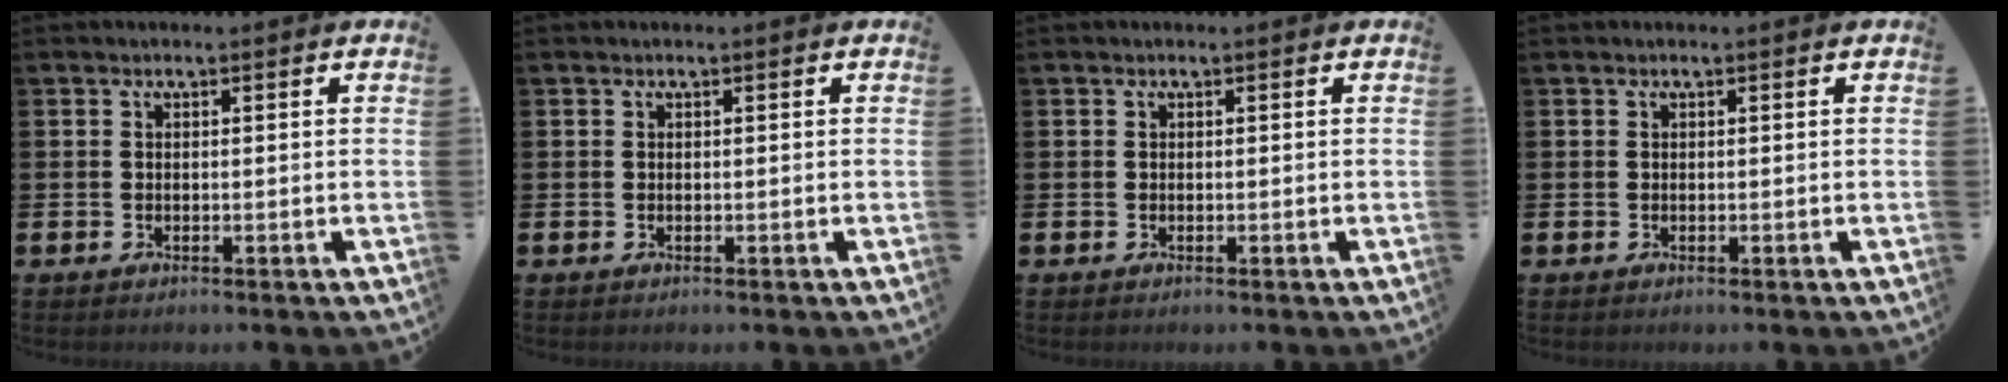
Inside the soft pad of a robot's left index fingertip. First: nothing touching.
{"total": 0.0}
{"total": 0.0}
{"total": 0.0}